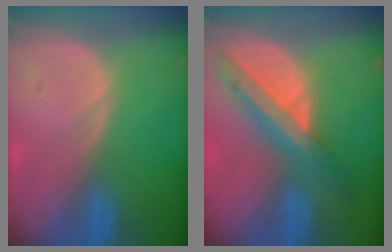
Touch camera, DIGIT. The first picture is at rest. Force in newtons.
{"total": 8.3, "press": 7.1, "slide": 4.4}